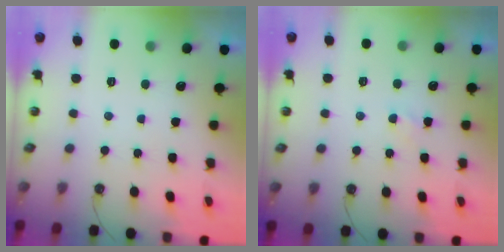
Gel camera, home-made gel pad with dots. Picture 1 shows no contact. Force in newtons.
{"total": 2.7, "press": 2.6, "slide": 0.4}